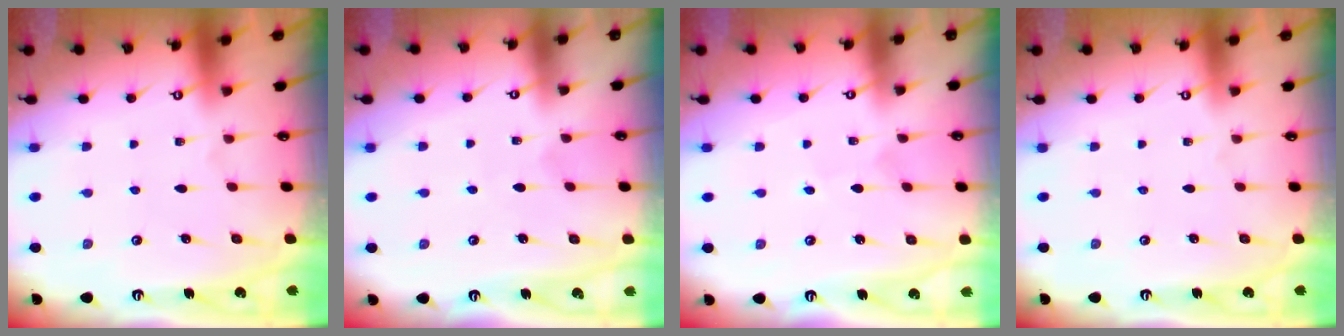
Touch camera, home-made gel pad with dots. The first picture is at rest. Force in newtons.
{"total": 3.1, "press": 3.1, "slide": 0.2}
{"total": 1.5, "press": 1.4, "slide": 0.1}
{"total": 0.0}